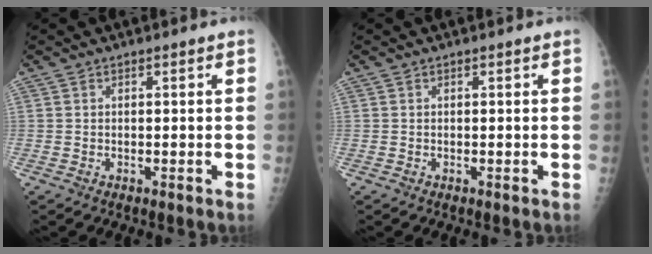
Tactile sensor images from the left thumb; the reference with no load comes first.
{"total": 0.0}